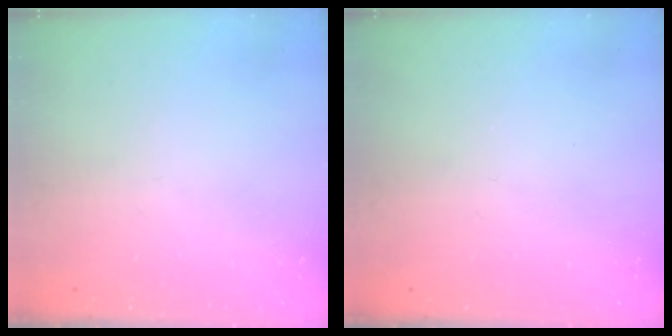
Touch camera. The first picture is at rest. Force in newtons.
{"total": 0.0}